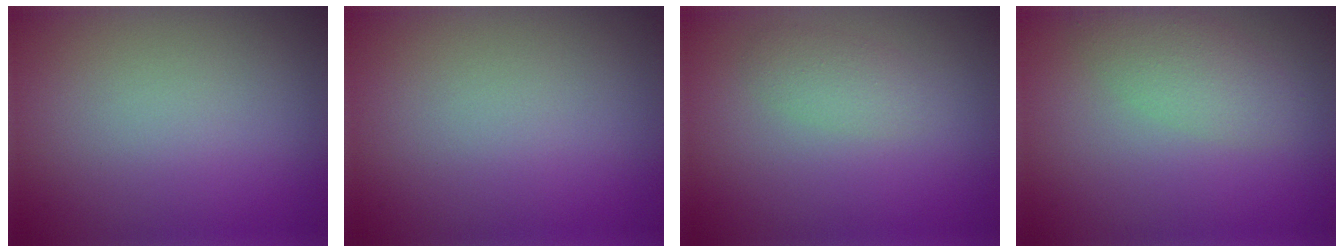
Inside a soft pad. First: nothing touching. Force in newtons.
{"total": 0.0}
{"total": 1.7, "press": 1.7, "slide": 0.0}
{"total": 2.9, "press": 2.9, "slide": 0.2}